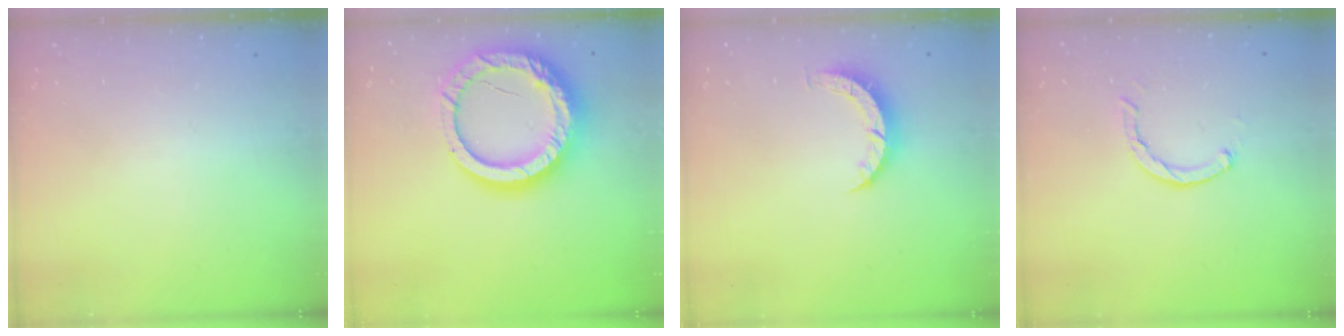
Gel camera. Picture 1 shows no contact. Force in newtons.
{"total": 20.9, "press": 20.8, "slide": 2.6}
{"total": 4.1, "press": 4.1, "slide": 0.4}
{"total": 2.1, "press": 2.1, "slide": 0.3}